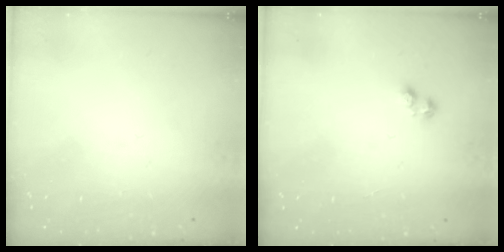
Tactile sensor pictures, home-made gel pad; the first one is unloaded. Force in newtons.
{"total": 1.2, "press": 1.0, "slide": 0.6}